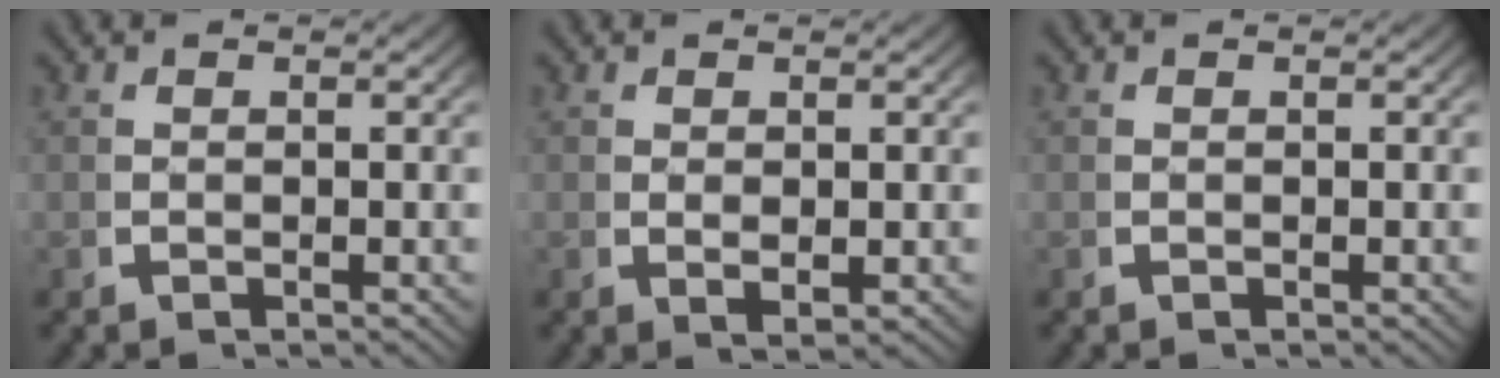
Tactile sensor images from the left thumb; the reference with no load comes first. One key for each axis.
{"total": 1.3, "fx": 0.4, "fy": 0.7, "fz": 1.1, "tx": -0.029, "ty": -0.010, "tz": 0.015}
{"total": 0.0}